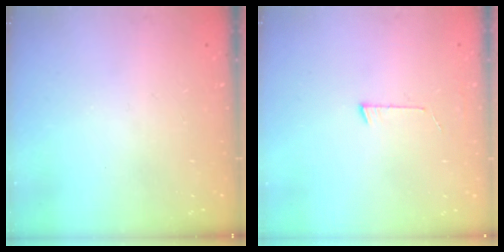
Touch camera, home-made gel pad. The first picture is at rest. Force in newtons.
{"total": 4.2, "press": 4.2, "slide": 0.4}